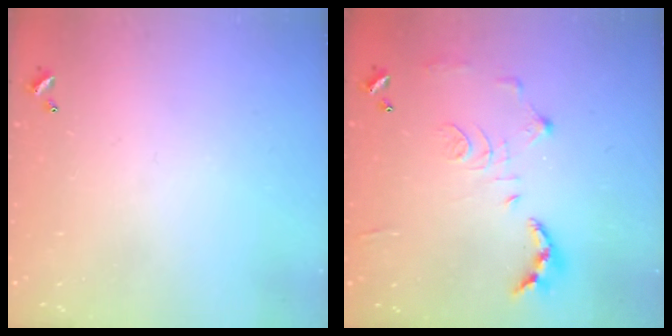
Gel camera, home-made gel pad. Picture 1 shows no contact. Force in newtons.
{"total": 10.7, "press": 10.6, "slide": 0.5}